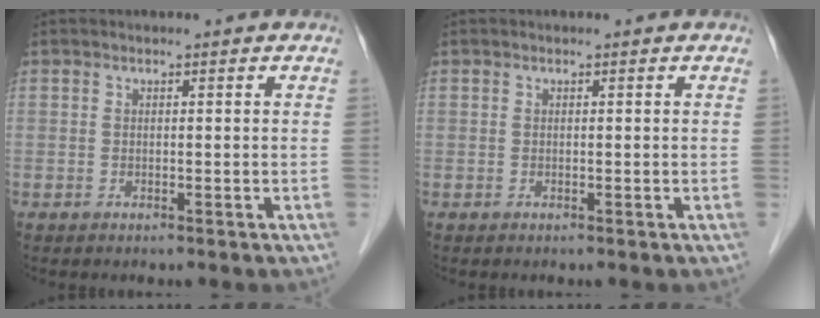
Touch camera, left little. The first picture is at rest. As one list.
[{"total": 0.0}]